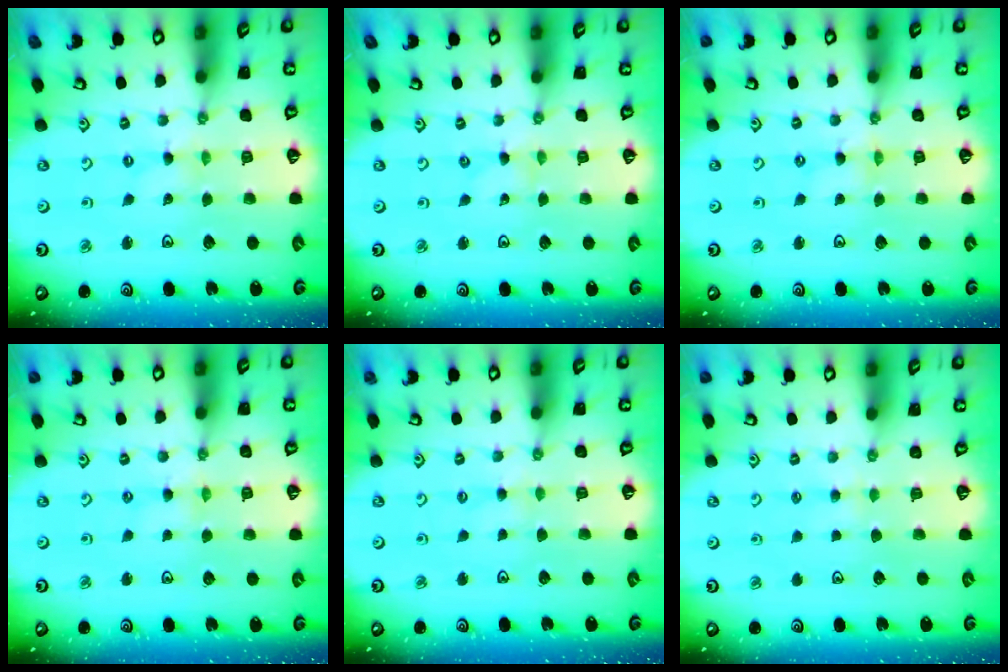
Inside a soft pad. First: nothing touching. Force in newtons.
{"total": 0.0}
{"total": 0.8, "press": 0.7, "slide": 0.2}
{"total": 1.9, "press": 1.9, "slide": 0.4}
{"total": 0.6, "press": 0.6, "slide": 0.2}
{"total": 1.9, "press": 1.9, "slide": 0.4}